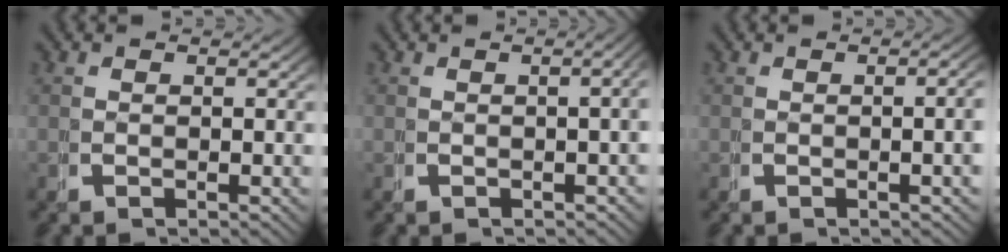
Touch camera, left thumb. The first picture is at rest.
{"total": 2.7, "force": [-0.5, 0.9, 2.5], "torque": [-0.030, 0.011, -0.008]}
{"total": 2.2, "force": [-0.1, 0.4, 2.2], "torque": [-0.028, 0.005, -0.004]}